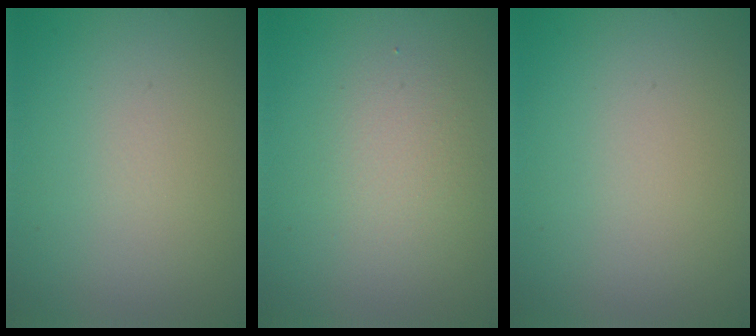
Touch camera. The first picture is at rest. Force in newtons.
{"total": 2.0, "press": 2.0, "slide": 0.1}
{"total": 0.0}